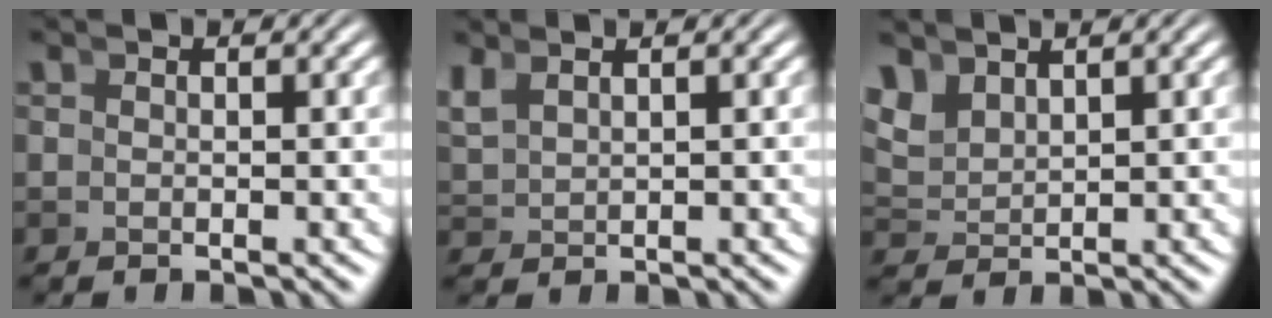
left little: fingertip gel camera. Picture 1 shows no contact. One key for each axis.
{"total": 1.6, "fx": 1.3, "fy": 0.5, "fz": 0.7, "tx": -0.015, "ty": 0.003, "tz": 0.036}
{"total": 2.9, "fx": 1.8, "fy": 1.9, "fz": 1.2, "tx": -0.034, "ty": -0.001, "tz": 0.042}